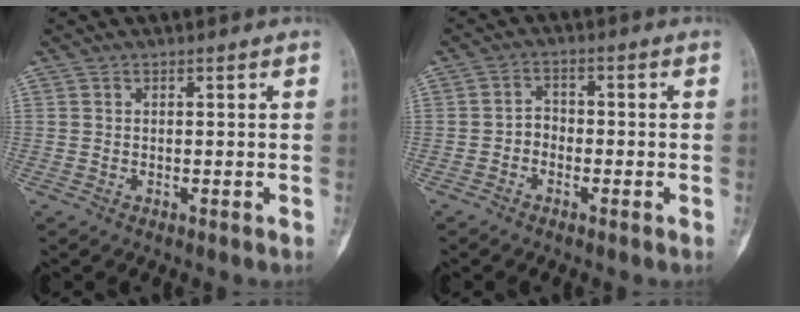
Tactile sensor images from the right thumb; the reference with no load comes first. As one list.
[{"total": 2.6, "force": [-1.3, 2.0, 1.1], "torque": [0.003, 0.013, -0.034]}]